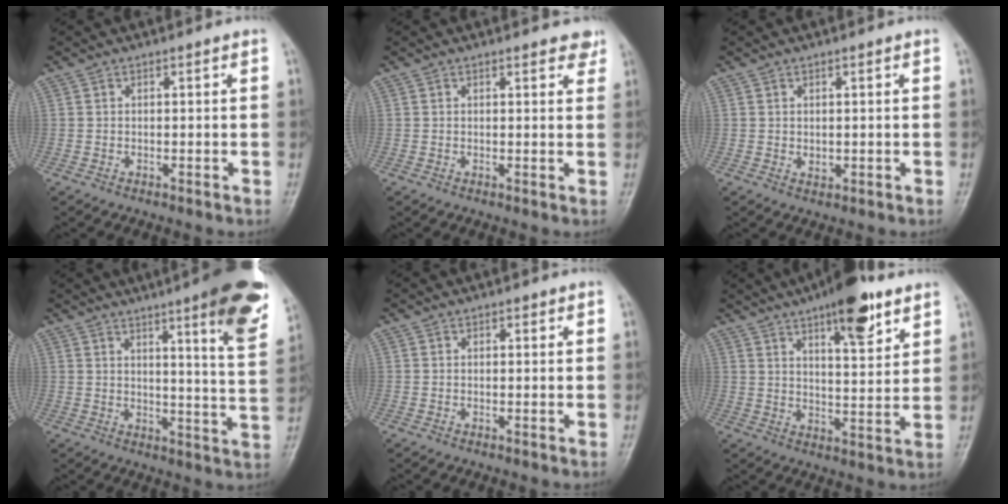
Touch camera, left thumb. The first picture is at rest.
{"total": 3.3, "force": [2.6, 1.3, 1.5], "torque": [0.001, -0.009, 0.022]}
{"total": 1.6, "force": [0.3, 1.1, 1.2], "torque": [-0.014, -0.004, 0.008]}
{"total": 16.6, "force": [9.0, 2.2, 13.8], "torque": [-0.157, -0.047, 0.114]}
{"total": 1.0, "force": [0.5, 0.6, 0.6], "torque": [-0.003, -0.001, 0.004]}
{"total": 13.1, "force": [7.9, 4.2, 9.6], "torque": [-0.119, -0.039, 0.117]}